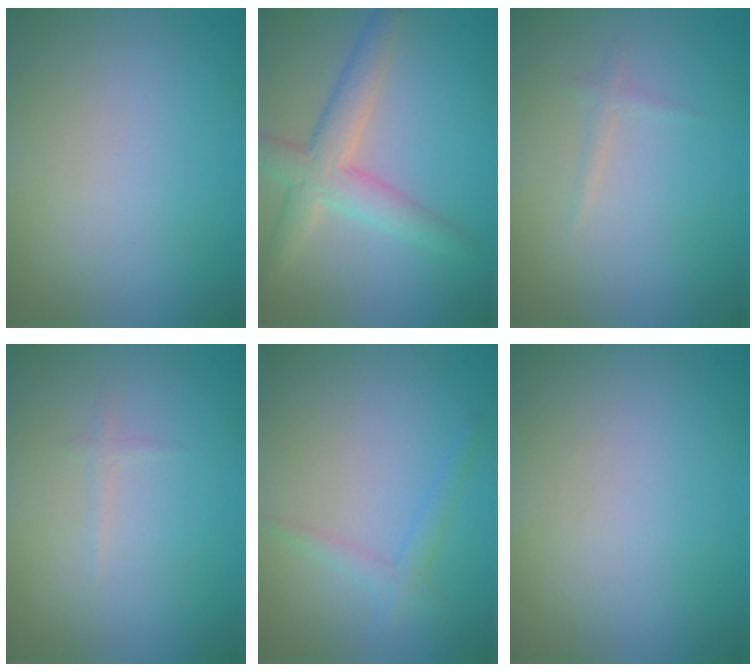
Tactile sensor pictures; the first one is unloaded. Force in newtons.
{"total": 4.4, "press": 4.4, "slide": 0.3}
{"total": 0.7, "press": 0.7, "slide": 0.0}
{"total": 0.6, "press": 0.6, "slide": 0.0}
{"total": 1.5, "press": 1.5, "slide": 0.0}
{"total": 0.0}